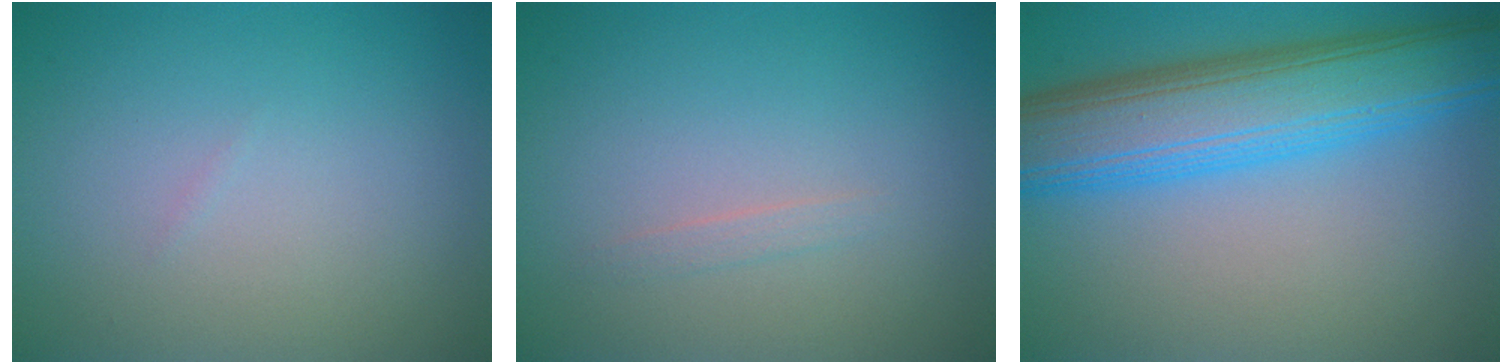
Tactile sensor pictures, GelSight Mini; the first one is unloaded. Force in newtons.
{"total": 0.6, "press": 0.6, "slide": 0.1}
{"total": 9.7, "press": 9.7, "slide": 0.1}